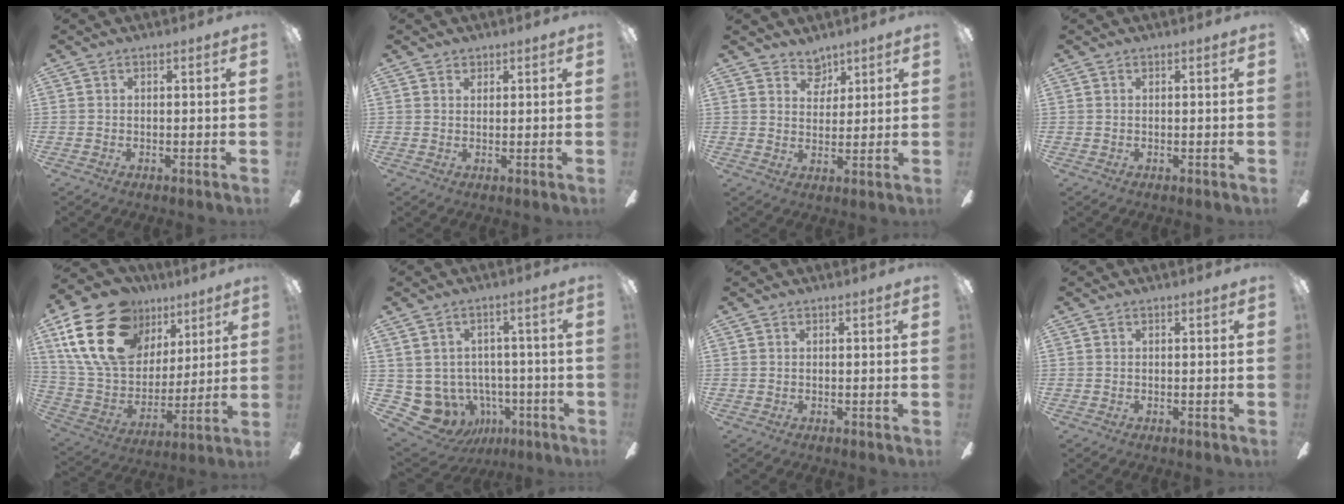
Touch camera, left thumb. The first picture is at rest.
{"total": 1.4, "force": [1.1, 0.8, 0.2], "torque": [0.004, -0.002, 0.019]}
{"total": 5.2, "force": [4.2, 2.9, 0.7], "torque": [-0.006, -0.022, 0.075]}
{"total": 0.0}
{"total": 24.5, "force": [12.8, 16.1, 13.3], "torque": [-0.269, -0.048, 0.238]}
{"total": 9.8, "force": [-2.5, 8.8, 3.6], "torque": [-0.112, -0.001, -0.032]}
{"total": 0.0}
{"total": 0.0}